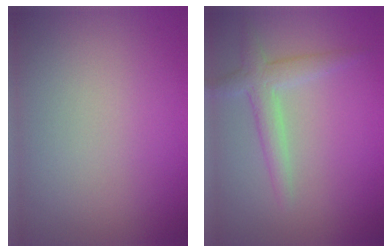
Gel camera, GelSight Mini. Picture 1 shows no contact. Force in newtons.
{"total": 2.7, "press": 2.7, "slide": 0.1}